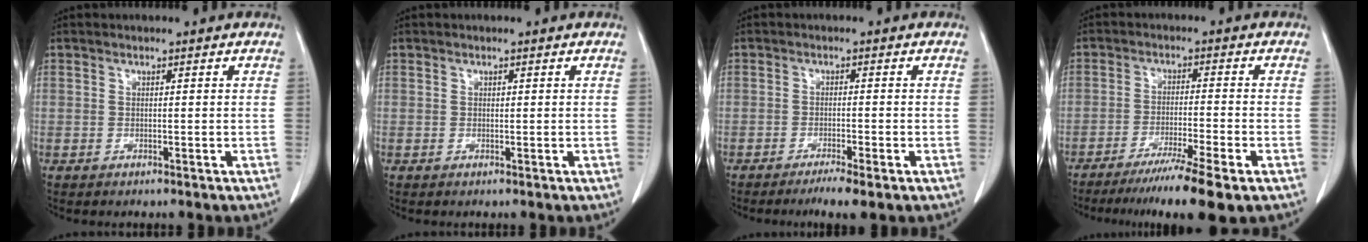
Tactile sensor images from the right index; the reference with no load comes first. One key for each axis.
{"total": 0.0}
{"total": 4.1, "fx": -2.7, "fy": 0.1, "fz": 3.1, "tx": -0.046, "ty": -0.010, "tz": -0.043}
{"total": 9.9, "fx": -6.9, "fy": -0.8, "fz": 7.1, "tx": -0.109, "ty": -0.026, "tz": -0.109}